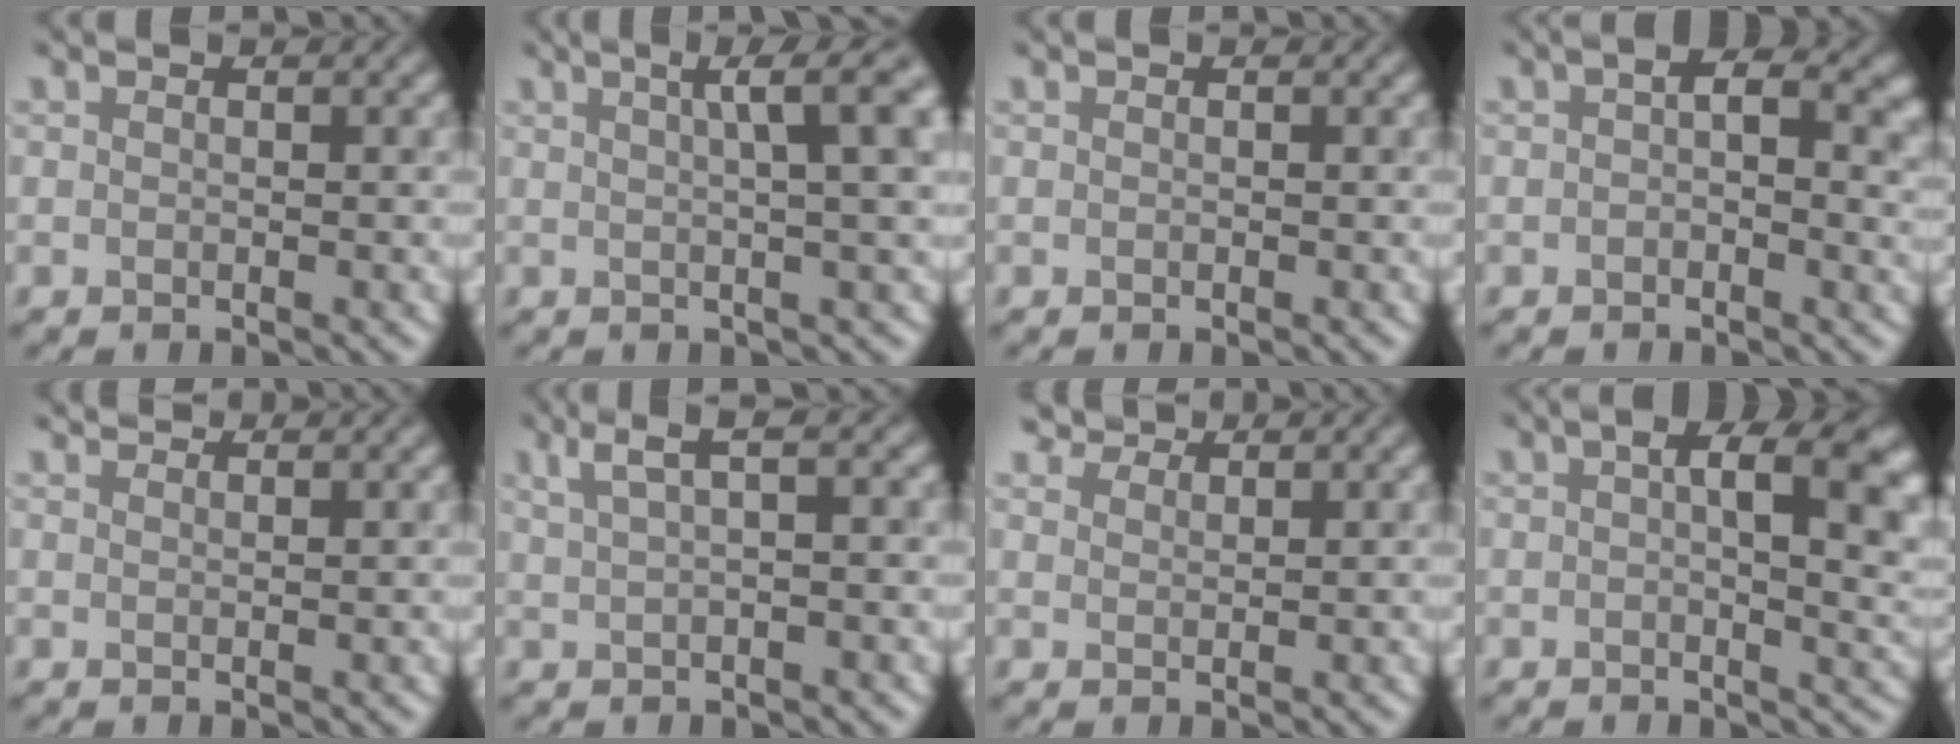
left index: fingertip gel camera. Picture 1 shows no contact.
{"total": 7.3, "force": [2.1, 1.6, 6.8], "torque": [-0.051, 0.029, 0.023]}
{"total": 0.0}
{"total": 4.6, "force": [0.9, 2.1, 4.0], "torque": [-0.048, 0.013, 0.007]}
{"total": 3.3, "force": [3.1, 0.6, 1.1], "torque": [-0.011, 0.008, 0.028]}
{"total": 2.7, "force": [1.6, 0.4, 2.1], "torque": [-0.028, 0.011, 0.030]}
{"total": 3.9, "force": [3.7, 0.9, 0.6], "torque": [-0.013, -0.005, 0.066]}
{"total": 10.0, "force": [2.2, 4.4, 8.7], "torque": [-0.101, 0.021, 0.024]}